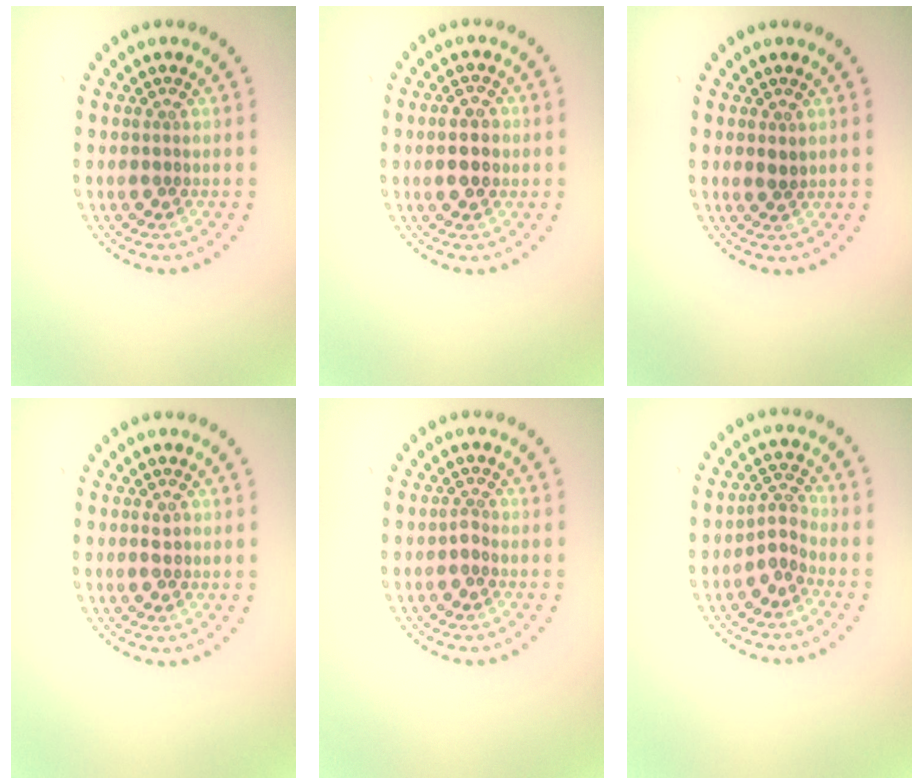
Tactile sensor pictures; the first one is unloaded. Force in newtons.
{"total": 3.0, "press": 3.0, "slide": 0.1}
{"total": 0.8, "press": 0.7, "slide": 0.4}
{"total": 1.0, "press": 1.0, "slide": 0.1}
{"total": 1.0, "press": 0.7, "slide": 0.7}
{"total": 1.9, "press": 1.5, "slide": 1.2}